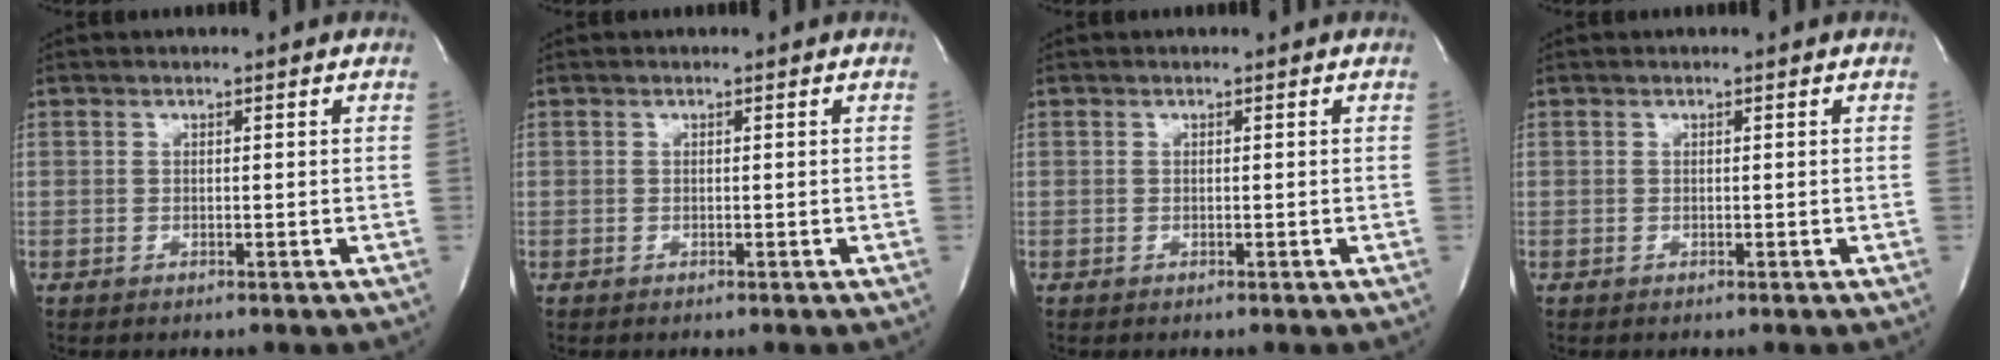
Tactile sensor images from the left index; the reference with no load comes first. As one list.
[{"total": 0.0}, {"total": 0.0}, {"total": 0.0}]